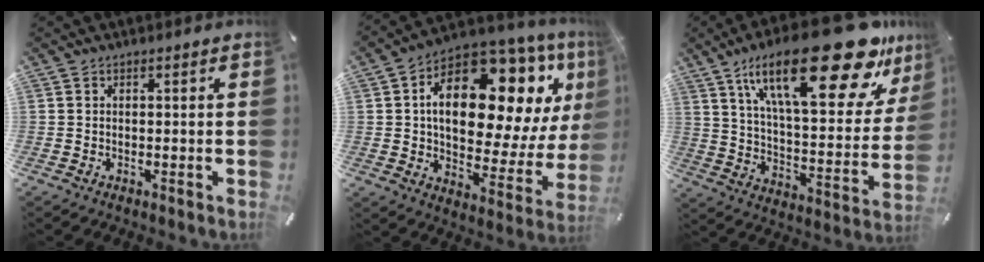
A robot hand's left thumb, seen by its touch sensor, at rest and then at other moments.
{"total": 22.3, "force": [8.1, 12.1, 16.8], "torque": [-0.253, -0.057, 0.133]}
{"total": 31.5, "force": [18.4, 10.5, 23.2], "torque": [-0.359, -0.111, 0.298]}